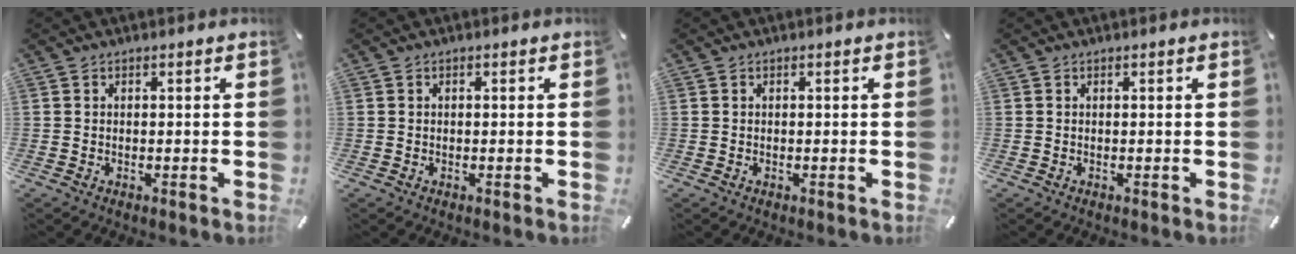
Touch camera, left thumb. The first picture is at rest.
{"total": 0.0}
{"total": 0.0}
{"total": 0.0}